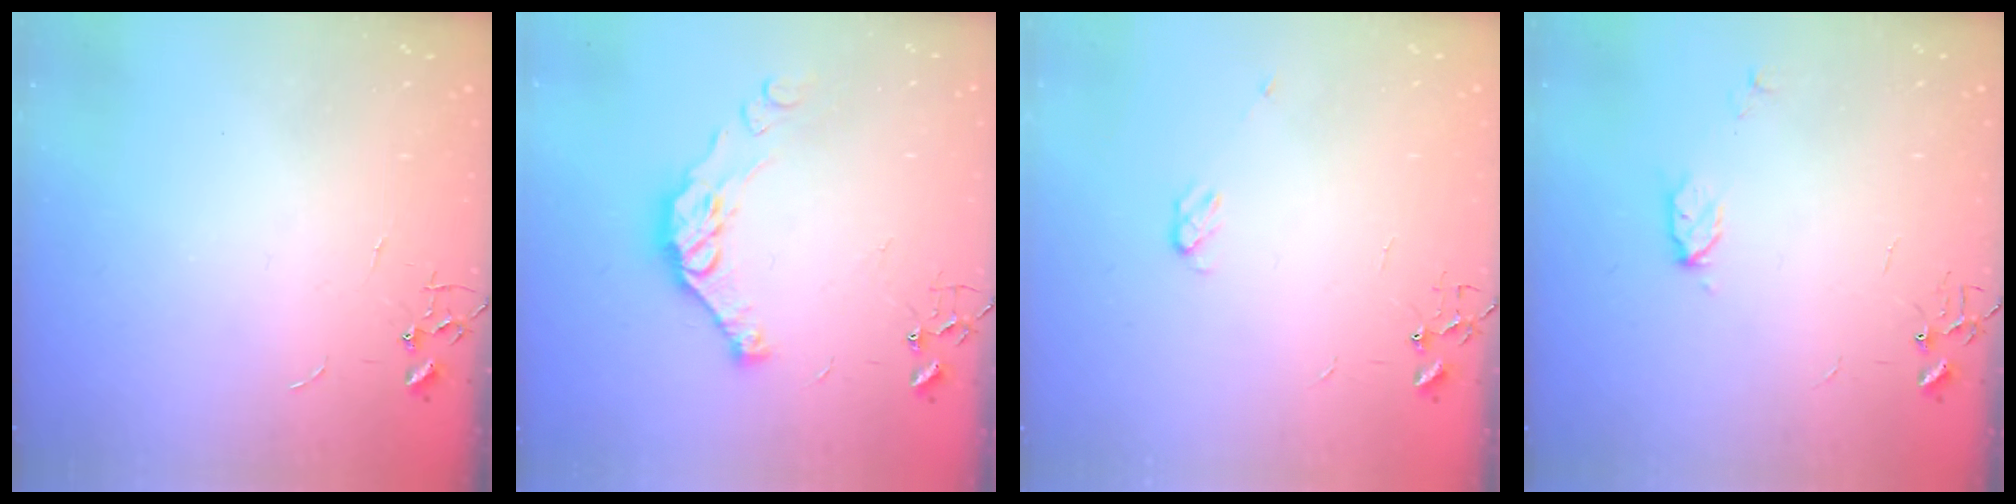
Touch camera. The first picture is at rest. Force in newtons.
{"total": 12.5, "press": 12.4, "slide": 1.3}
{"total": 3.4, "press": 3.3, "slide": 0.5}
{"total": 5.6, "press": 5.6, "slide": 0.7}